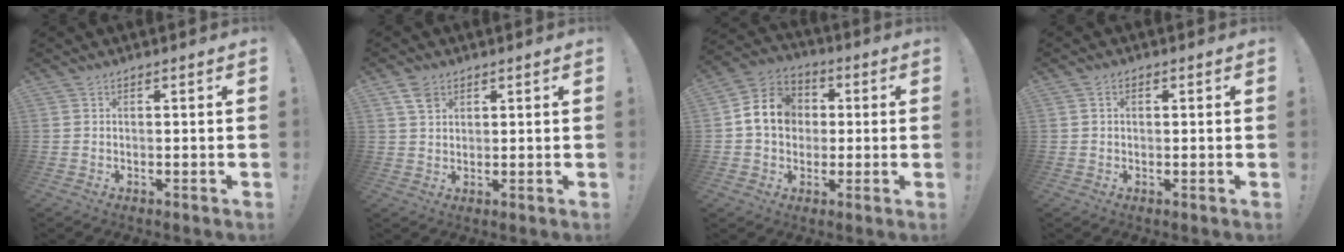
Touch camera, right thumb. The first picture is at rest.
{"total": 4.5, "force": [2.6, 2.9, 2.3], "torque": [-0.041, -0.005, 0.050]}
{"total": 12.1, "force": [1.2, 10.5, 6.0], "torque": [-0.091, 0.013, 0.031]}
{"total": 1.2, "force": [0.1, 0.9, 0.8], "torque": [-0.011, 0.002, 0.001]}